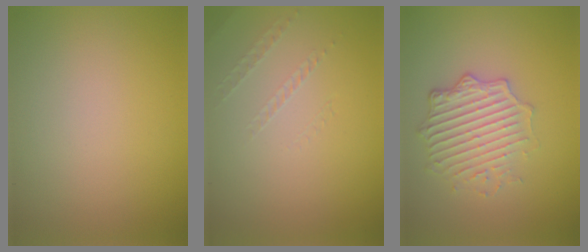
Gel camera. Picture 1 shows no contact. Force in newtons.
{"total": 0.9, "press": 0.1, "slide": 0.9}
{"total": 4.5, "press": 3.5, "slide": 2.9}